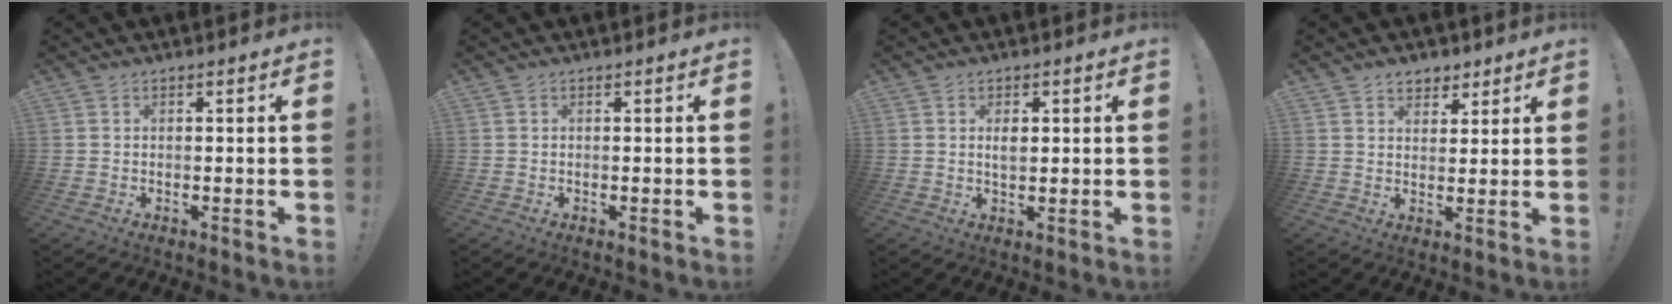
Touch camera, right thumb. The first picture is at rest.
{"total": 0.0}
{"total": 2.7, "force": [0.6, 1.8, 1.9], "torque": [-0.024, -0.002, 0.007]}
{"total": 5.0, "force": [3.4, 3.5, 1.0], "torque": [0.001, -0.023, 0.062]}